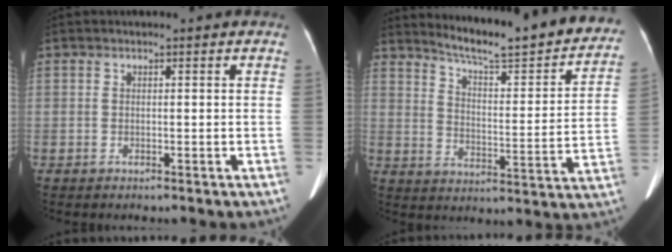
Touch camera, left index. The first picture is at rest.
{"total": 22.4, "force": [20.2, 2.0, 9.4], "torque": [-0.133, -0.066, 0.258]}